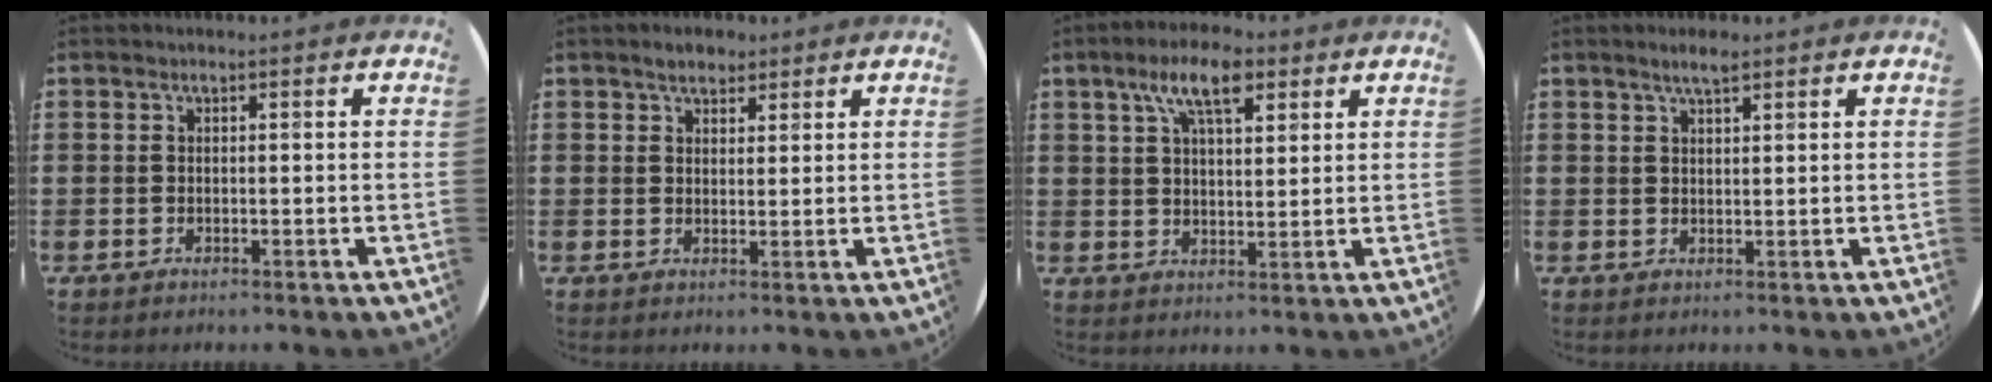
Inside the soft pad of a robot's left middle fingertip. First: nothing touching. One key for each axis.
{"total": 2.5, "fx": 2.2, "fy": 1.0, "fz": 0.6, "tx": -0.007, "ty": 0.001, "tz": 0.040}
{"total": 8.0, "fx": 4.9, "fy": 3.1, "fz": 5.4, "tx": -0.103, "ty": 0.000, "tz": 0.085}
{"total": 2.5, "fx": 2.0, "fy": 0.5, "fz": 1.5, "tx": -0.032, "ty": 0.003, "tz": 0.035}